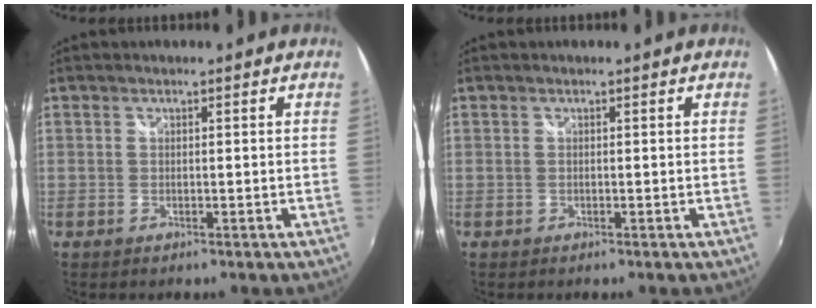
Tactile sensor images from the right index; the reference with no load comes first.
{"total": 0.0}